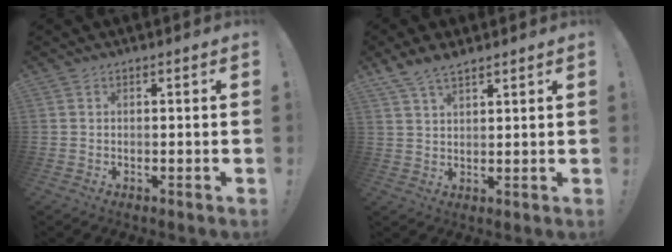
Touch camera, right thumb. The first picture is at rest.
{"total": 5.5, "force": [4.5, 1.9, 2.5], "torque": [-0.050, -0.019, 0.086]}